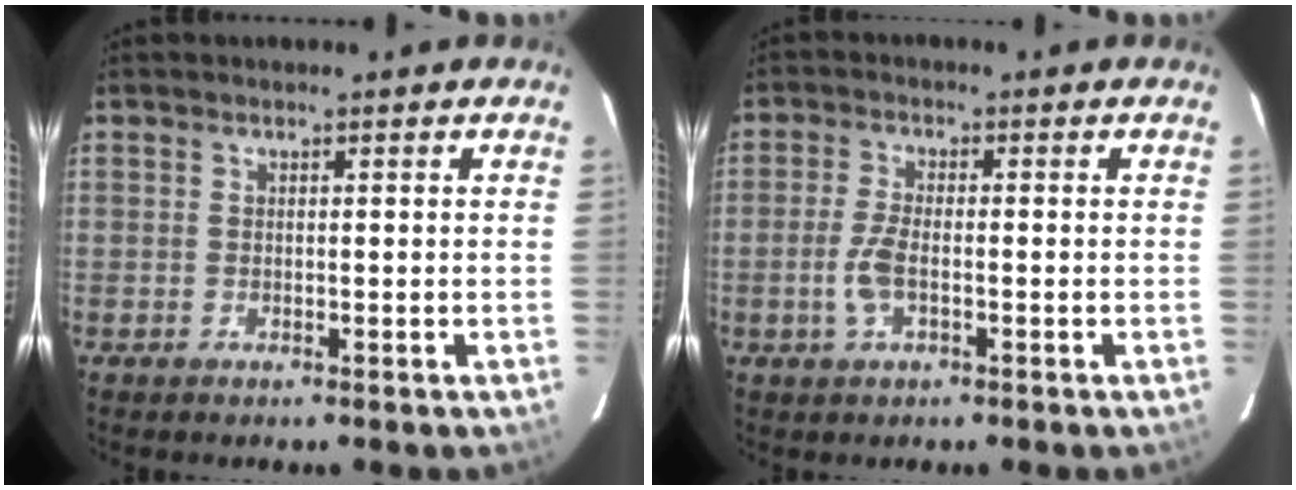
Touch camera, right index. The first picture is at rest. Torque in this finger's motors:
{"motor_torque": [0.35, 0.20, 0.06, 0.06]}